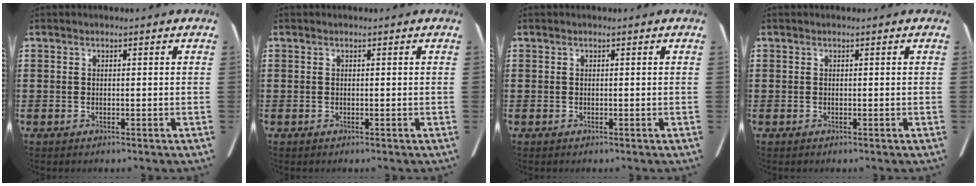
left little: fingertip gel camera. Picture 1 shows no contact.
{"total": 0.0}
{"total": 0.0}
{"total": 0.0}